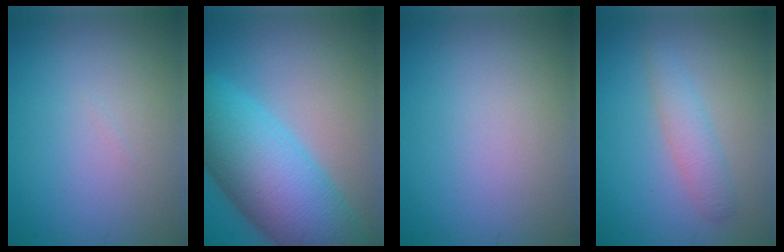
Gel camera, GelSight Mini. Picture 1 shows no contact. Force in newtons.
{"total": 12.3, "press": 12.3, "slide": 0.5}
{"total": 0.0}
{"total": 2.2, "press": 2.2, "slide": 0.1}